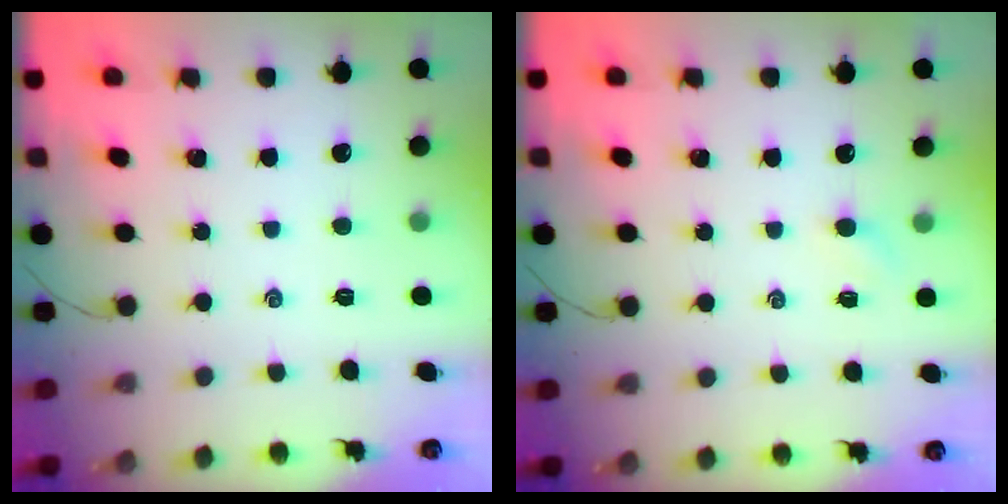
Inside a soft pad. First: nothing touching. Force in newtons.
{"total": 2.4, "press": 2.3, "slide": 0.7}